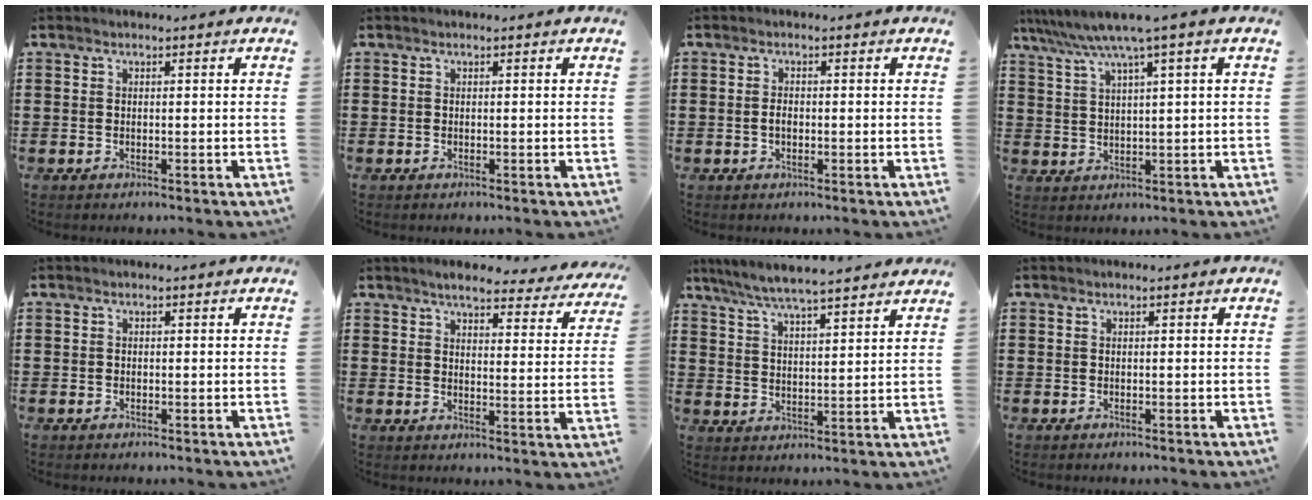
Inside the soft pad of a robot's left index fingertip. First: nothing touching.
{"total": 0.0}
{"total": 1.6, "force": [-0.4, 0.7, 1.3], "torque": [-0.034, -0.001, -0.011]}
{"total": 5.3, "force": [3.0, -0.3, 4.3], "torque": [-0.095, -0.016, 0.046]}
{"total": 0.5, "force": [-0.4, 0.3, 0.2], "torque": [-0.004, 0.001, -0.008]}
{"total": 5.2, "force": [4.7, 0.6, 2.2], "torque": [-0.053, -0.025, 0.079]}
{"total": 5.9, "force": [5.4, 0.0, 2.4], "torque": [-0.067, -0.024, 0.095]}
{"total": 0.0}